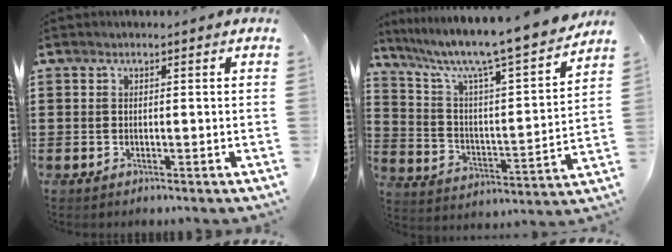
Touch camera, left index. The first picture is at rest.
{"total": 8.8, "force": [7.5, 0.3, 4.6], "torque": [-0.123, -0.060, 0.116]}